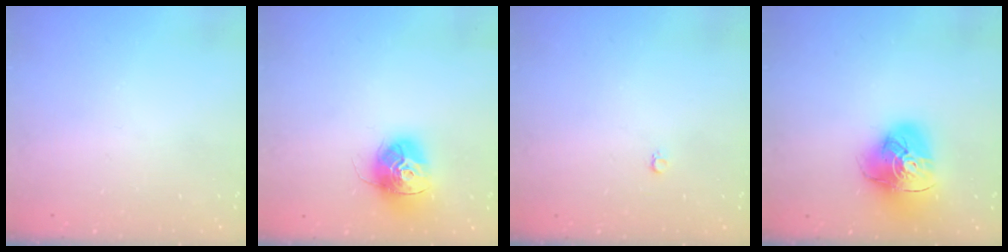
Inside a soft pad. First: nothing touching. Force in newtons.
{"total": 14.6, "press": 14.5, "slide": 1.4}
{"total": 2.6, "press": 2.6, "slide": 0.3}
{"total": 13.8, "press": 13.7, "slide": 1.4}